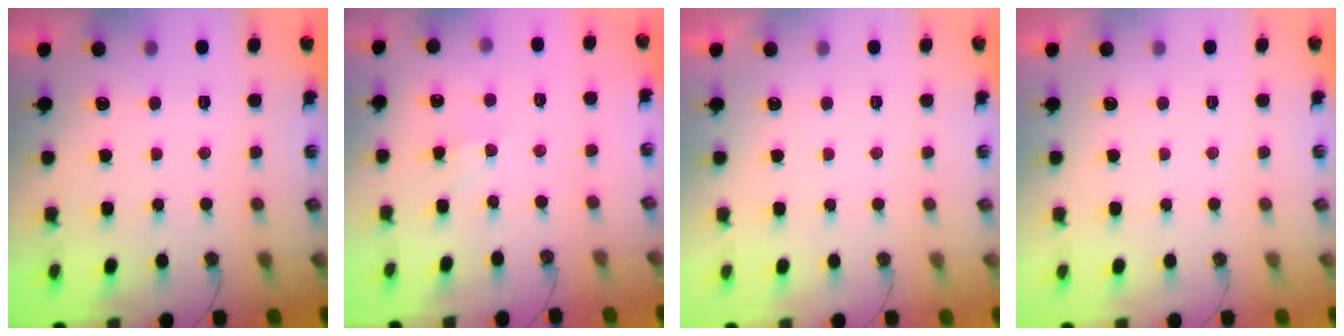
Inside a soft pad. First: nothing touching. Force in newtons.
{"total": 2.7, "press": 2.7, "slide": 0.4}
{"total": 0.0}
{"total": 0.0}